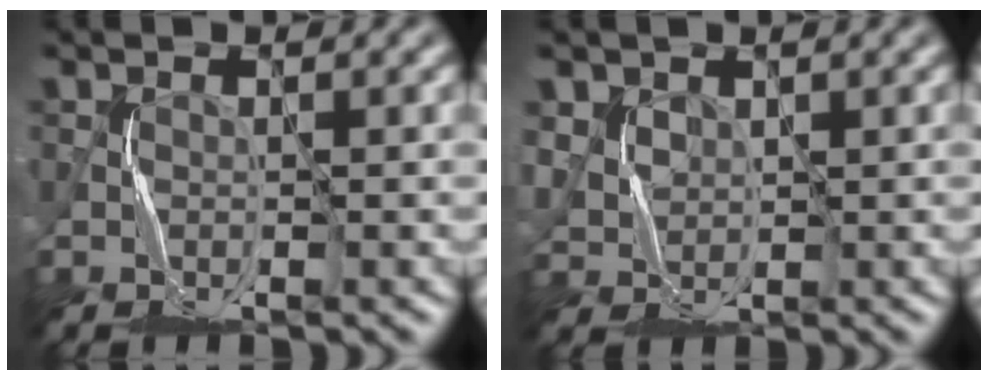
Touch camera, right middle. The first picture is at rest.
{"total": 2.8, "force": [1.6, 2.2, 0.8], "torque": [-0.037, -0.003, 0.046]}